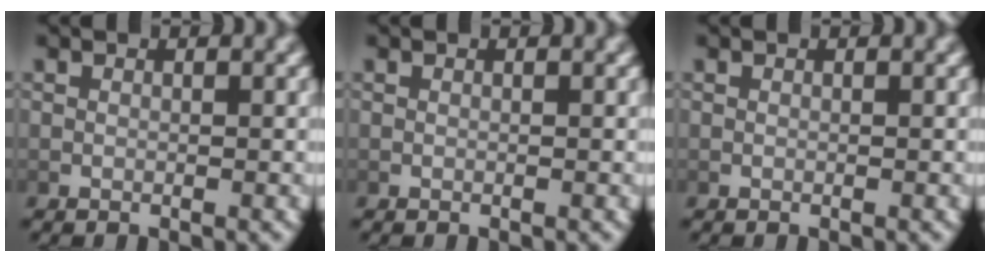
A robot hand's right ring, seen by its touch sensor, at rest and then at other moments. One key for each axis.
{"total": 0.0}
{"total": 0.0}